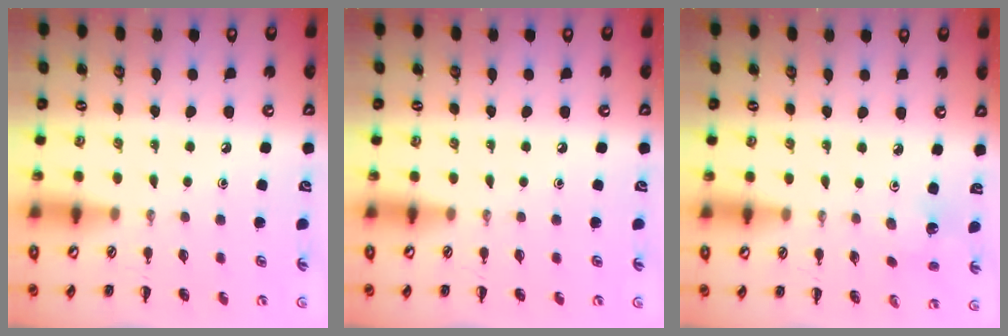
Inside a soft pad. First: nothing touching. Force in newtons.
{"total": 0.0}
{"total": 1.4, "press": 1.2, "slide": 0.6}